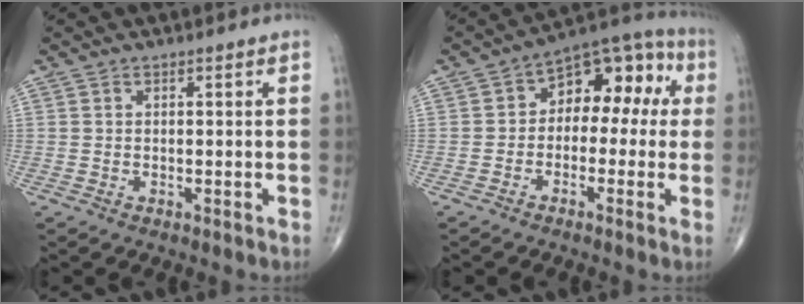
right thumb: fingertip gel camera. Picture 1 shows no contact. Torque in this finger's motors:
{"motor_torque": [-0.11, 0.49, 0.32, 0.24, 0.12]}